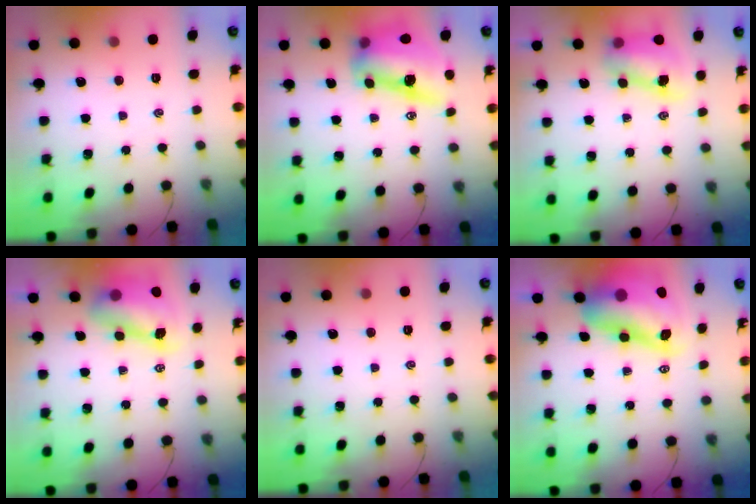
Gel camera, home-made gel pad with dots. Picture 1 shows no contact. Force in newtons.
{"total": 13.1, "press": 12.8, "slide": 2.7}
{"total": 7.8, "press": 7.7, "slide": 1.6}
{"total": 8.1, "press": 7.9, "slide": 1.9}
{"total": 0.0}
{"total": 13.9, "press": 13.3, "slide": 4.0}